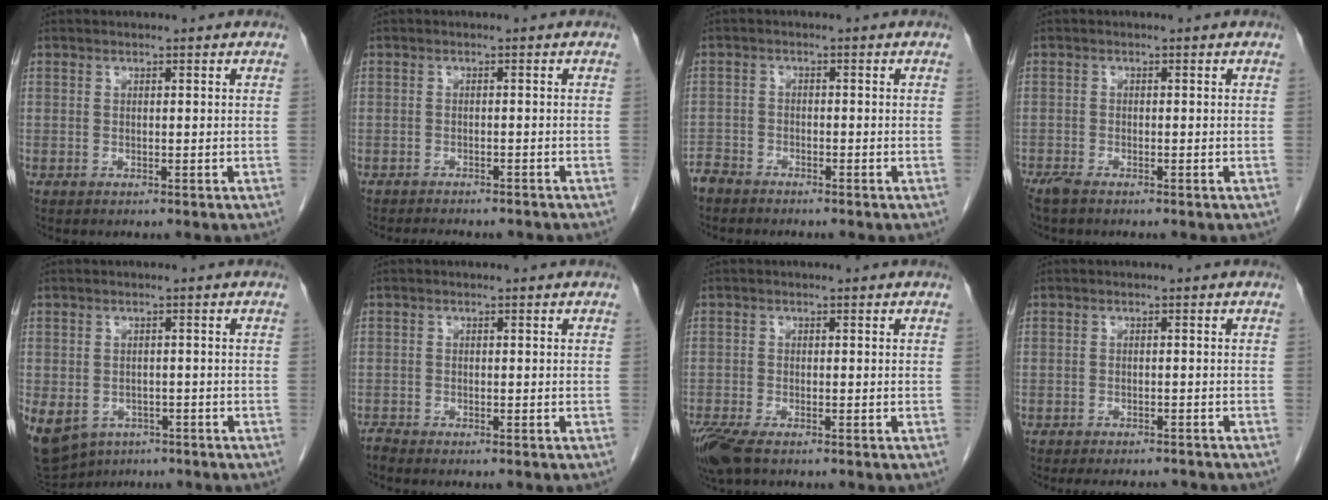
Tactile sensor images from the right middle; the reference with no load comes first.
{"total": 7.4, "force": [-6.6, 1.9, 2.6], "torque": [-0.034, 0.000, -0.082]}
{"total": 3.4, "force": [-3.2, 1.1, 0.1], "torque": [-0.002, -0.004, -0.063]}
{"total": 2.0, "force": [-1.7, 0.2, 1.1], "torque": [-0.027, -0.007, -0.034]}
{"total": 17.5, "force": [-8.6, 13.4, 7.1], "torque": [-0.235, -0.013, -0.114]}
{"total": 0.9, "force": [-0.8, -0.2, -0.1], "torque": [-0.002, -0.005, -0.017]}
{"total": 5.1, "force": [-3.6, 1.4, 3.4], "torque": [-0.073, -0.016, -0.068]}
{"total": 6.5, "force": [-6.1, 1.5, 1.8], "torque": [-0.017, -0.005, -0.077]}